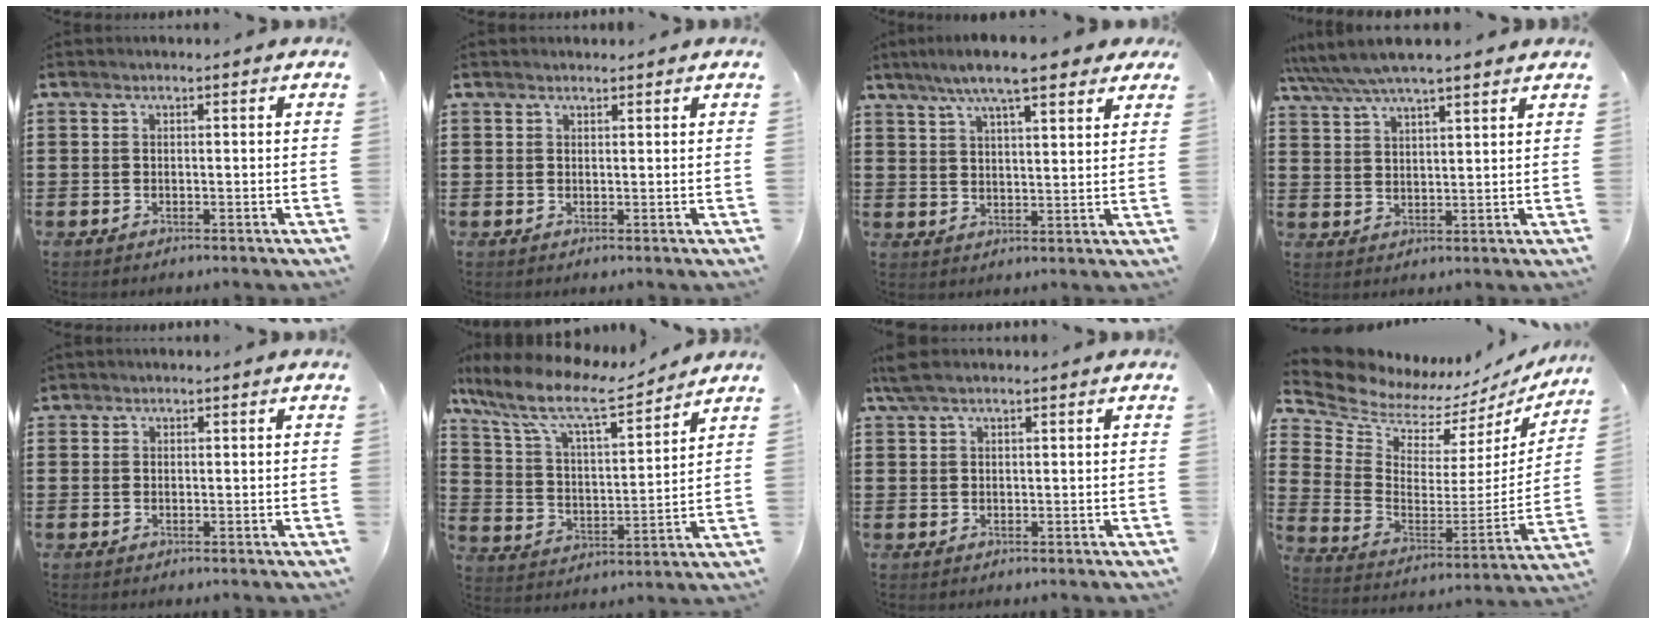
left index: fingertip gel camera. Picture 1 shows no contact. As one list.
[{"total": 0.8, "force": [0.8, 0.1, 0.0], "torque": [-0.002, -0.001, 0.016]}, {"total": 8.4, "force": [6.5, 1.4, 5.1], "torque": [-0.108, -0.007, 0.114]}, {"total": 5.5, "force": [4.8, 0.8, 2.6], "torque": [-0.065, -0.012, 0.084]}, {"total": 0.6, "force": [0.5, 0.4, 0.1], "torque": [-0.004, 0.002, 0.010]}, {"total": 9.7, "force": [7.7, 2.1, 5.6], "torque": [-0.141, -0.042, 0.129]}, {"total": 2.6, "force": [1.8, 0.5, 1.8], "torque": [-0.039, 0.003, 0.032]}, {"total": 6.9, "force": [6.4, 2.0, 1.4], "torque": [-0.069, -0.064, 0.109]}]